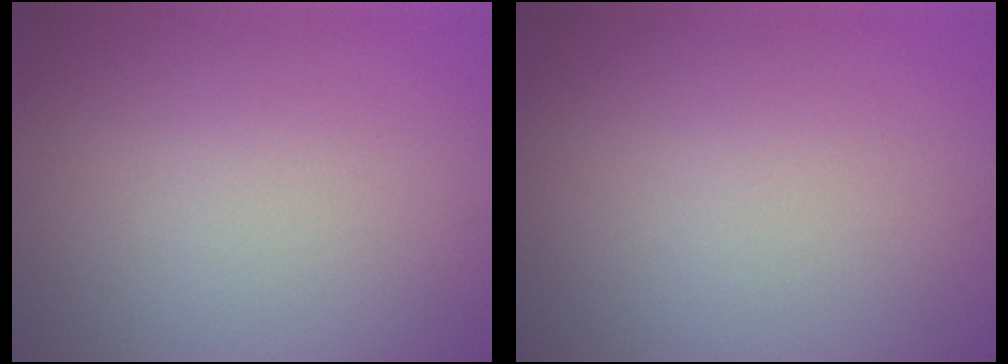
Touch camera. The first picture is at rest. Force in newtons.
{"total": 0.0}